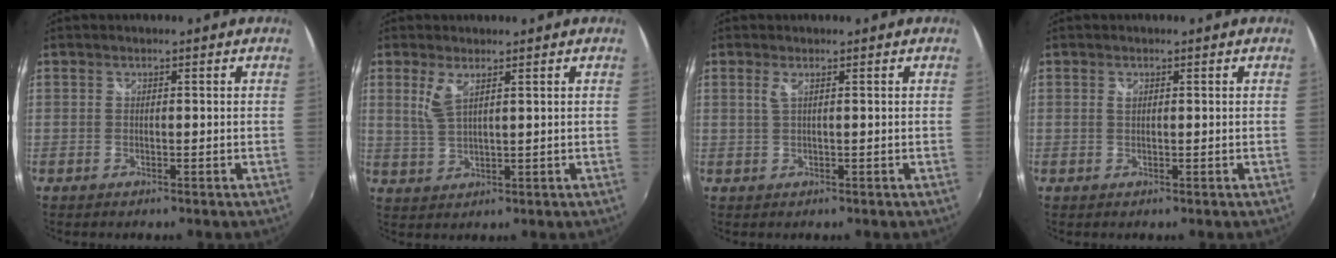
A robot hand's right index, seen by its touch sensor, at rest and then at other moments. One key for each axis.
{"total": 4.0, "fx": 2.0, "fy": 1.1, "fz": 3.2, "tx": -0.068, "ty": -0.003, "tz": 0.044}
{"total": 1.3, "fx": 0.5, "fy": -0.1, "fz": 1.2, "tx": -0.023, "ty": 0.001, "tz": 0.010}
{"total": 0.7, "fx": 0.3, "fy": 0.3, "fz": 0.5, "tx": -0.011, "ty": 0.002, "tz": 0.006}